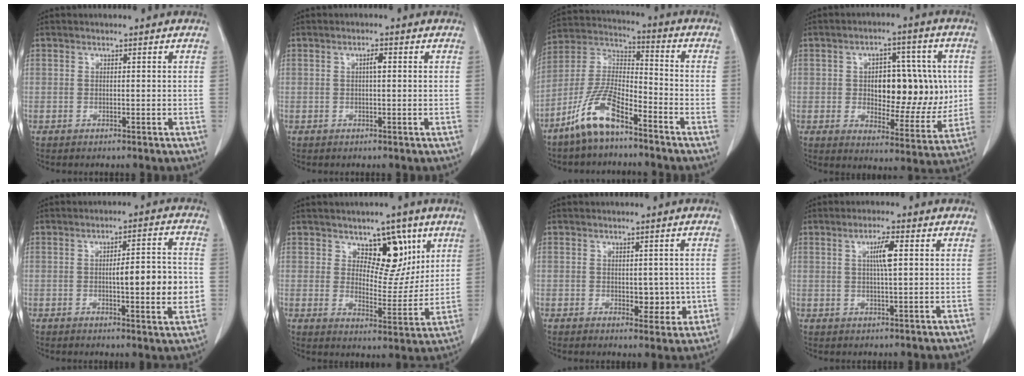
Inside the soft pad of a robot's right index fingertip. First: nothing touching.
{"total": 1.5, "force": [0.3, 0.3, 1.5], "torque": [-0.023, 0.005, 0.003]}
{"total": 11.1, "force": [-7.5, 2.8, 7.7], "torque": [-0.168, -0.002, -0.150]}
{"total": 14.0, "force": [1.1, 7.1, 12.0], "torque": [-0.161, 0.019, 0.027]}
{"total": 9.6, "force": [-0.9, 1.5, 9.4], "torque": [-0.128, 0.008, -0.013]}
{"total": 9.1, "force": [4.6, 4.8, 6.2], "torque": [-0.077, 0.001, 0.077]}
{"total": 4.3, "force": [-0.4, 2.4, 3.5], "torque": [-0.037, -0.003, 0.003]}
{"total": 4.1, "force": [1.1, 0.3, 3.9], "torque": [-0.068, 0.000, 0.017]}